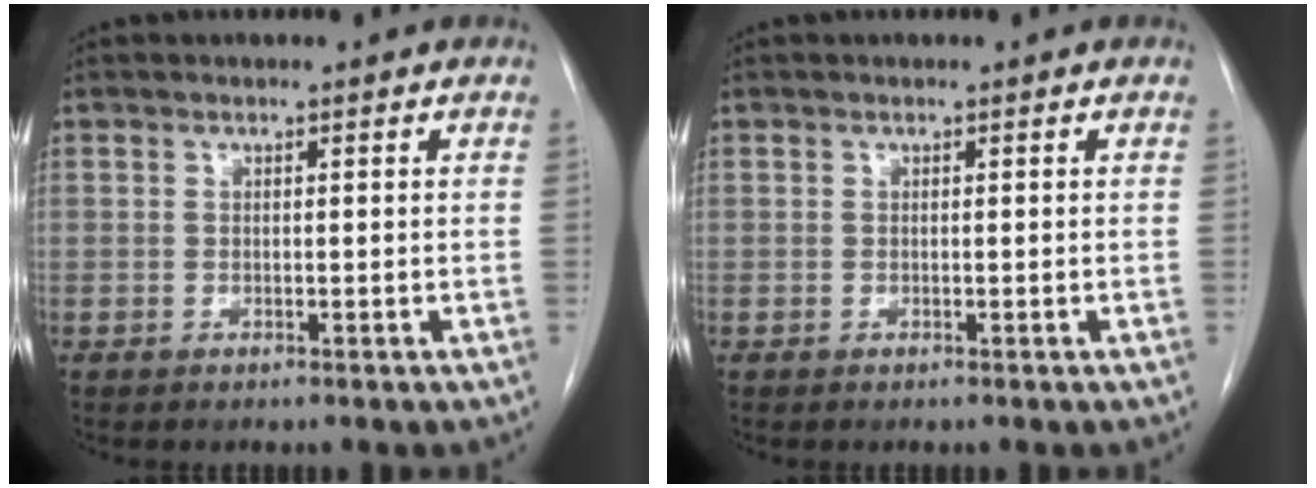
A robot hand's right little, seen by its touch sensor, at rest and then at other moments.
{"total": 0.0}